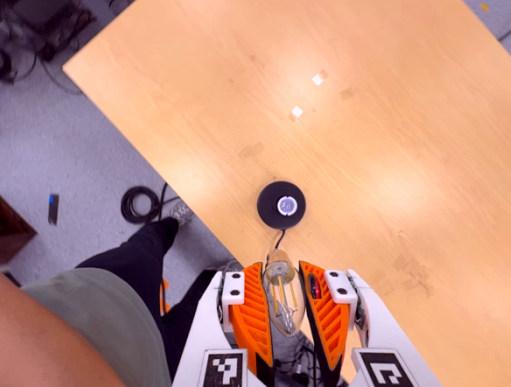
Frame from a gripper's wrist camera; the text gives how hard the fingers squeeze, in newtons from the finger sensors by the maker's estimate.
{"total": 19.8, "left": 21.1, "right": 18.5}